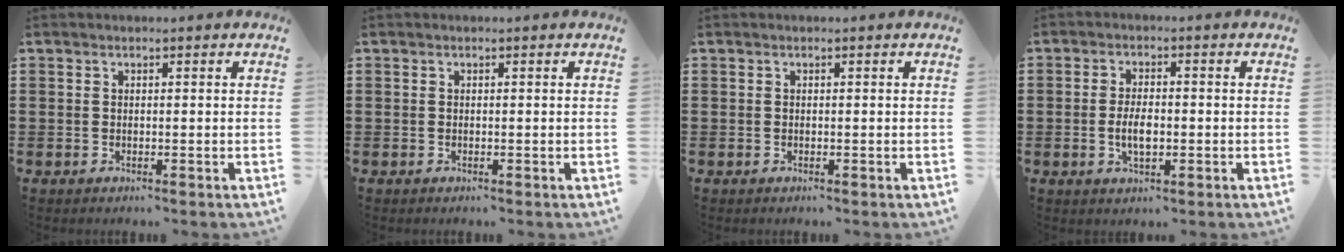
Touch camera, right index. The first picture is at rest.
{"total": 0.0}
{"total": 0.0}
{"total": 4.2, "force": [-0.7, 1.7, 3.7], "torque": [-0.077, -0.001, -0.013]}